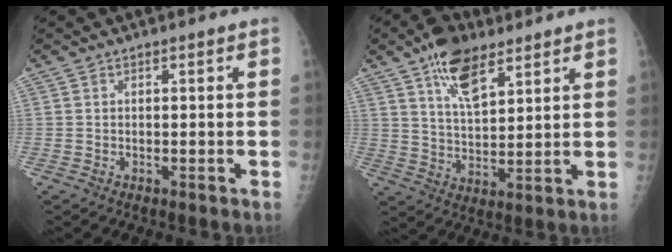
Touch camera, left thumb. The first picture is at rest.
{"total": 11.2, "force": [6.6, 5.3, 7.3], "torque": [-0.107, -0.029, 0.119]}